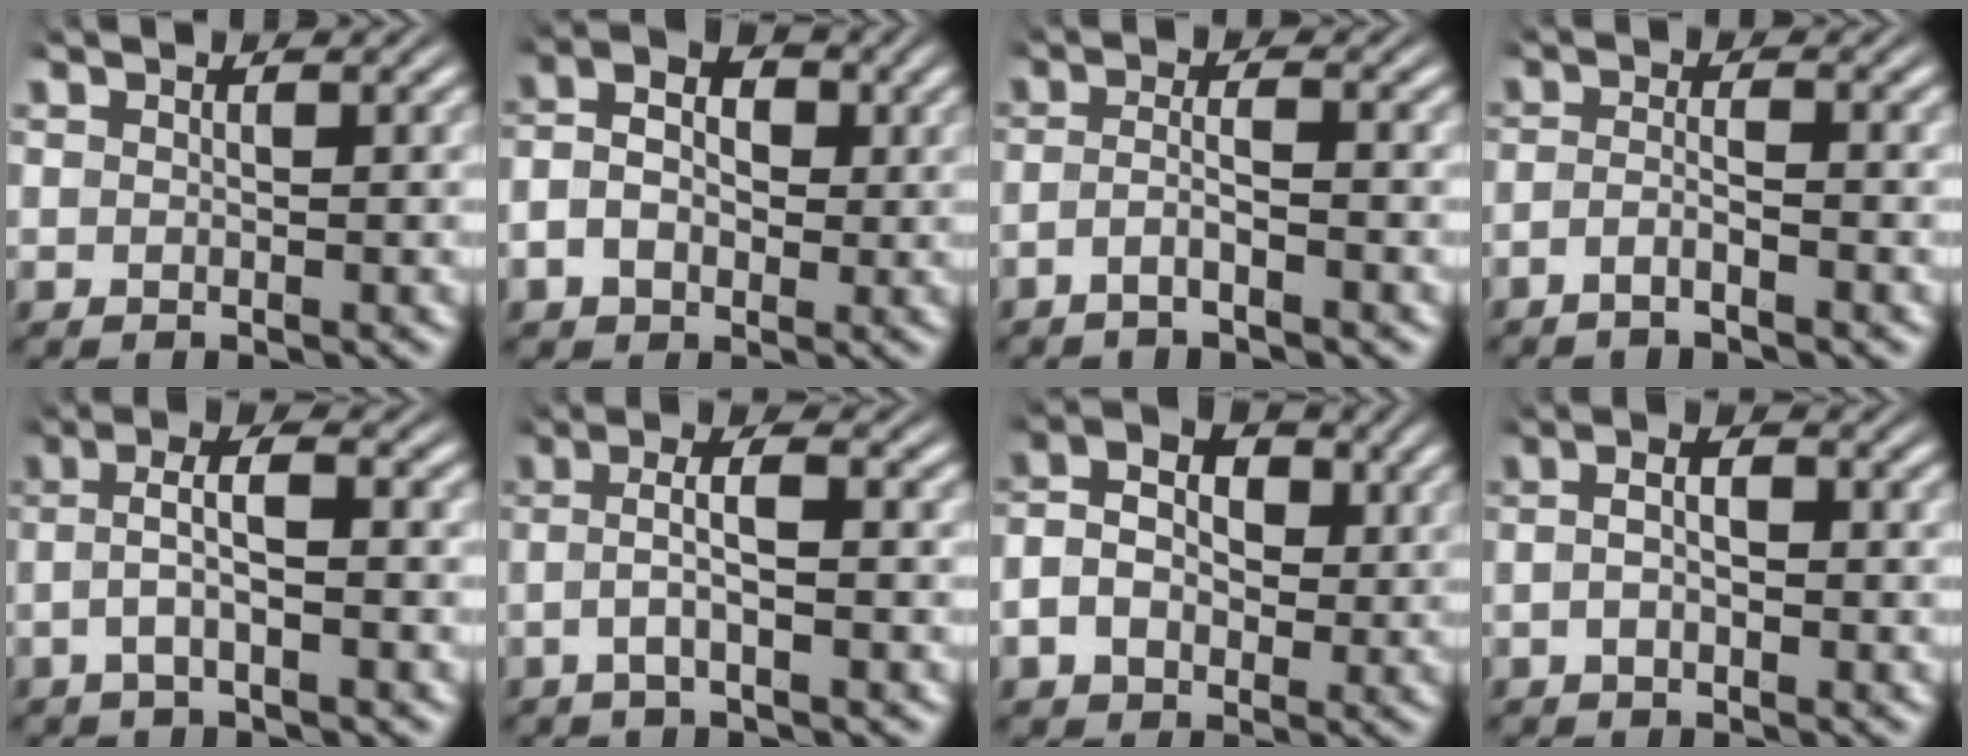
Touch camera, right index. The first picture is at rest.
{"total": 6.1, "force": [-0.1, 4.6, 4.0], "torque": [-0.075, 0.001, -0.009]}
{"total": 2.6, "force": [-2.0, 0.2, 1.6], "torque": [-0.037, -0.010, -0.034]}
{"total": 2.4, "force": [-2.1, 0.3, 1.2], "torque": [-0.030, -0.011, -0.036]}
{"total": 3.4, "force": [-0.9, 1.2, 3.0], "torque": [-0.058, 0.001, -0.022]}
{"total": 3.2, "force": [-0.9, 0.7, 2.9], "torque": [-0.055, 0.000, -0.020]}
{"total": 7.2, "force": [0.2, 5.5, 4.6], "torque": [-0.088, 0.000, -0.005]}
{"total": 2.4, "force": [-0.6, 1.0, 2.1], "torque": [-0.033, -0.002, -0.012]}